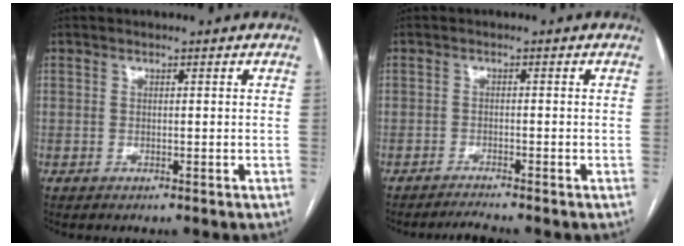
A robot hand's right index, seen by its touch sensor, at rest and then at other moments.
{"total": 2.0, "force": [-1.8, -0.8, 0.0], "torque": [-0.009, -0.013, -0.031]}